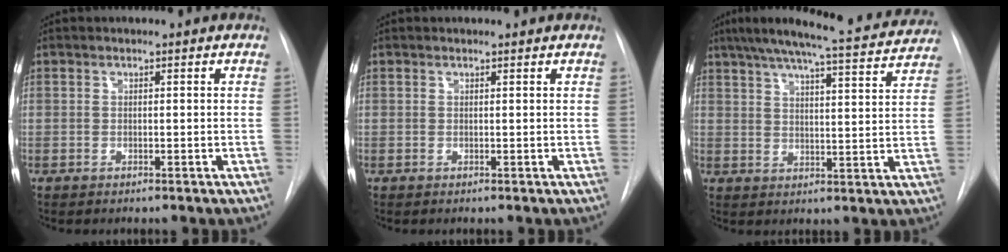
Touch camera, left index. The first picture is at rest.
{"total": 0.9, "force": [0.8, 0.3, 0.1], "torque": [-0.010, 0.008, 0.005]}
{"total": 19.1, "force": [17.1, 2.0, 8.2], "torque": [-0.131, -0.009, 0.215]}